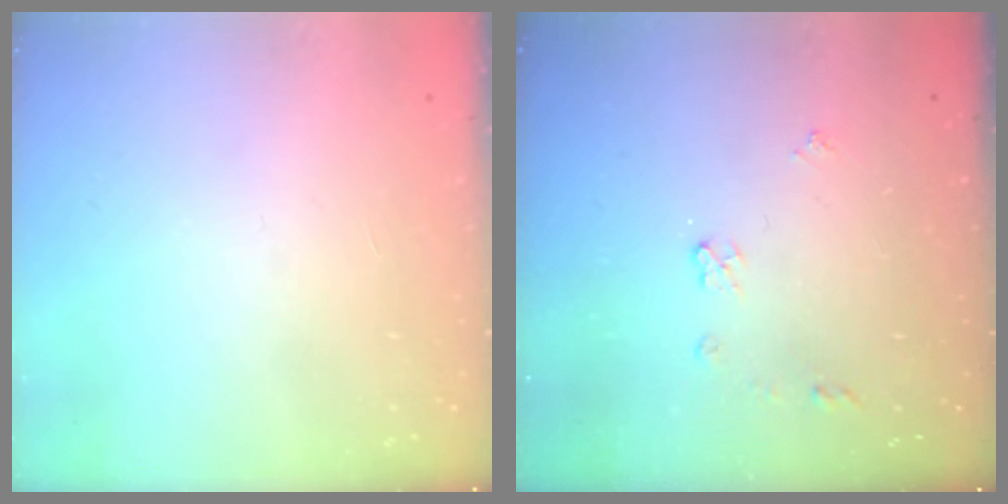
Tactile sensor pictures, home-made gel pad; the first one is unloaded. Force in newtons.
{"total": 6.7, "press": 6.6, "slide": 0.8}